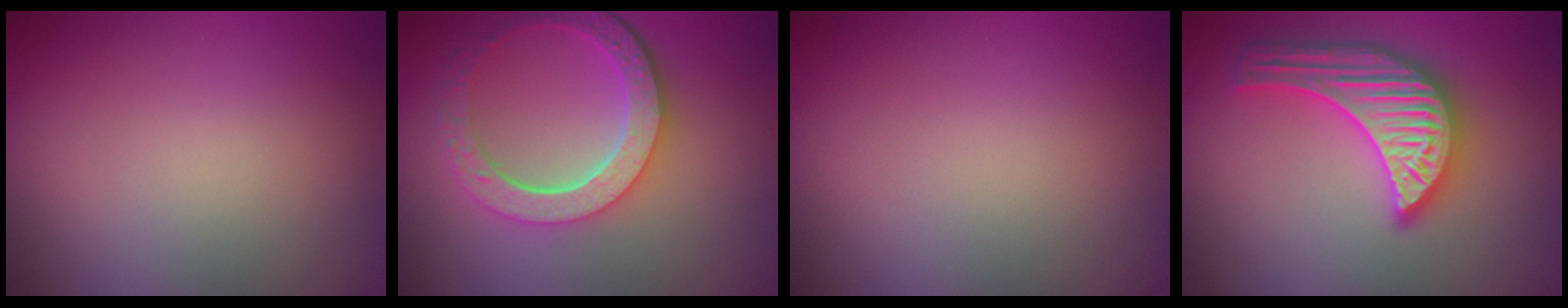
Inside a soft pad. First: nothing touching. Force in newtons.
{"total": 6.0, "press": 4.4, "slide": 4.0}
{"total": 0.0}
{"total": 5.6, "press": 5.5, "slide": 0.7}